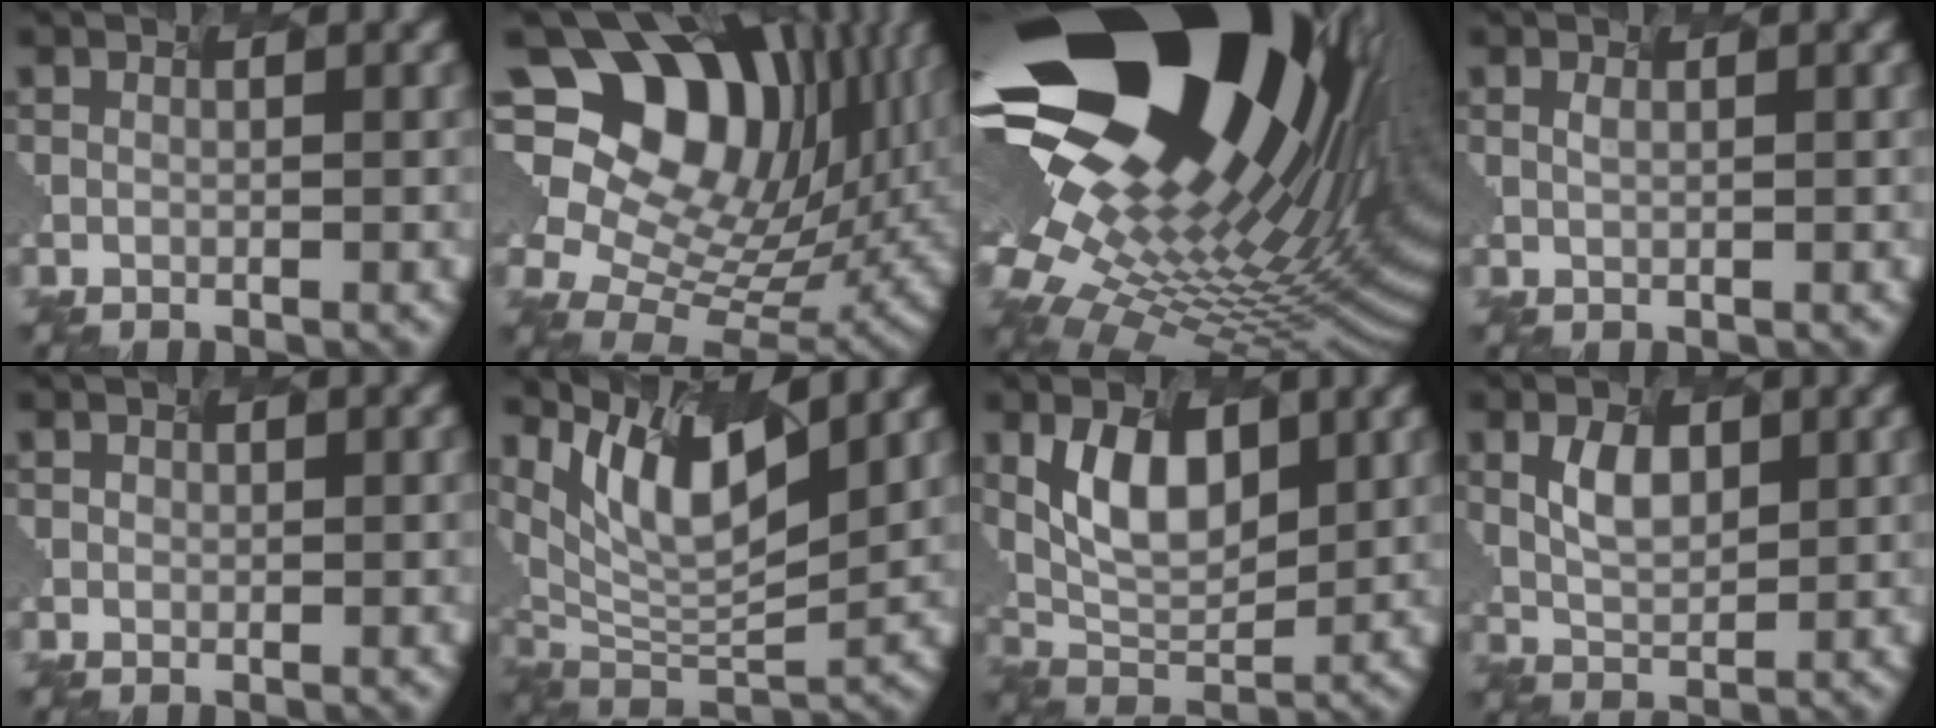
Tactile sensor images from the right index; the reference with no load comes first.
{"total": 14.4, "force": [5.8, 9.7, 8.9], "torque": [-0.176, 0.032, 0.111]}
{"total": 21.2, "force": [5.8, 10.6, 17.4], "torque": [-0.317, -0.004, 0.120]}
{"total": 0.0}
{"total": 0.7, "force": [-0.2, -0.2, -0.7], "torque": [0.005, 0.002, 0.009]}
{"total": 7.1, "force": [3.9, 2.2, 5.5], "torque": [-0.118, -0.011, 0.088]}
{"total": 4.8, "force": [1.2, 2.8, 3.7], "torque": [-0.078, -0.005, 0.036]}
{"total": 2.4, "force": [0.4, 1.5, 1.8], "torque": [-0.050, -0.001, 0.021]}